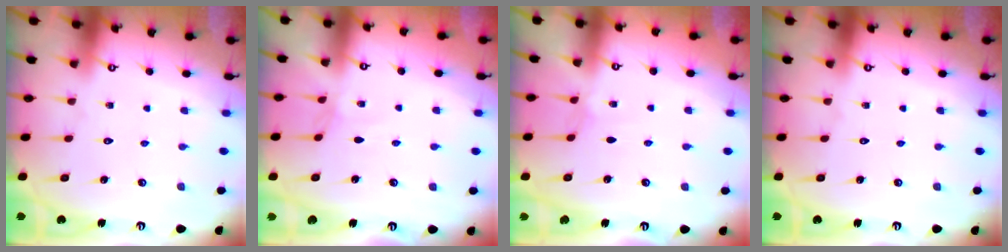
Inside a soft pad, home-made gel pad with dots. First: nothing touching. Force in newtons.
{"total": 0.0}
{"total": 0.7, "press": 0.6, "slide": 0.3}
{"total": 0.0}